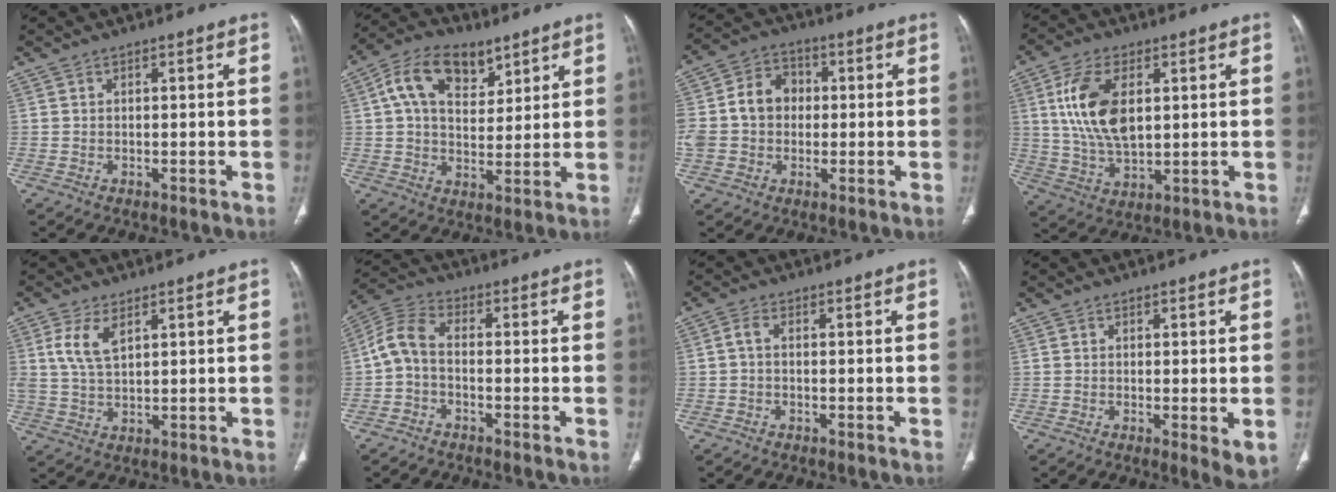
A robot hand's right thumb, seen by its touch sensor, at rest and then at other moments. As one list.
[{"total": 13.0, "force": [6.0, 7.9, 8.4], "torque": [-0.120, -0.008, 0.103]}, {"total": 13.8, "force": [0.5, 11.4, 7.7], "torque": [-0.150, 0.034, 0.010]}, {"total": 13.3, "force": [3.1, 7.2, 10.8], "torque": [-0.204, -0.010, 0.063]}, {"total": 6.0, "force": [2.6, 2.8, 4.7], "torque": [-0.102, -0.004, 0.059]}, {"total": 6.1, "force": [-1.5, 3.2, 5.0], "torque": [-0.110, 0.027, -0.043]}, {"total": 1.8, "force": [-0.3, 0.9, 1.6], "torque": [-0.032, 0.003, -0.010]}, {"total": 3.8, "force": [-0.5, 1.0, 3.7], "torque": [-0.059, -0.015, -0.010]}]